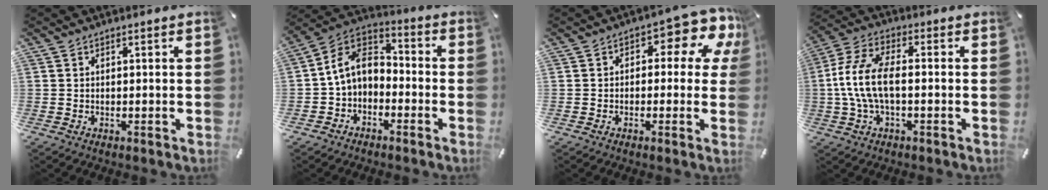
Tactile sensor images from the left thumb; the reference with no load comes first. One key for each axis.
{"total": 9.0, "fx": -1.2, "fy": 7.1, "fz": 5.4, "tx": -0.135, "ty": 0.012, "tz": -0.031}
{"total": 9.9, "fx": 3.5, "fy": 4.7, "fz": 8.0, "tx": -0.096, "ty": -0.025, "tz": 0.055}
{"total": 11.2, "fx": -1.2, "fy": 5.7, "fz": 9.5, "tx": -0.205, "ty": 0.002, "tz": -0.023}